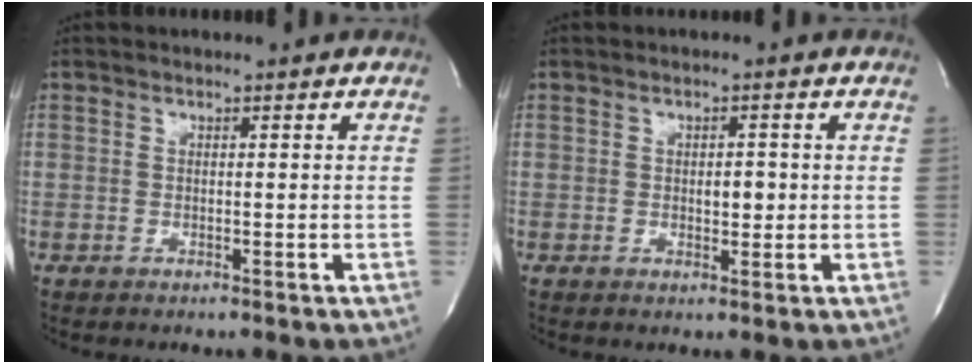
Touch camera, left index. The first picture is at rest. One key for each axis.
{"total": 2.1, "fx": -0.2, "fy": 1.1, "fz": 1.8, "tx": -0.029, "ty": -0.006, "tz": -0.001}